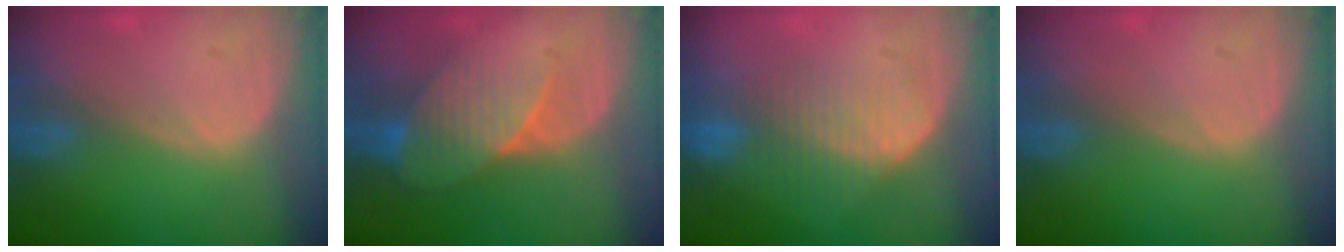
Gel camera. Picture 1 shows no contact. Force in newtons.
{"total": 7.6, "press": 6.9, "slide": 3.1}
{"total": 7.3, "press": 7.1, "slide": 1.7}
{"total": 0.0}